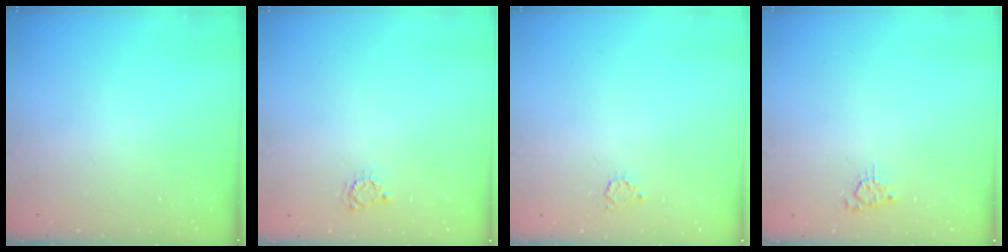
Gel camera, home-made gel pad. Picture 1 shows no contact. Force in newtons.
{"total": 3.8, "press": 3.8, "slide": 0.5}
{"total": 3.0, "press": 3.0, "slide": 0.4}
{"total": 2.9, "press": 2.9, "slide": 0.3}